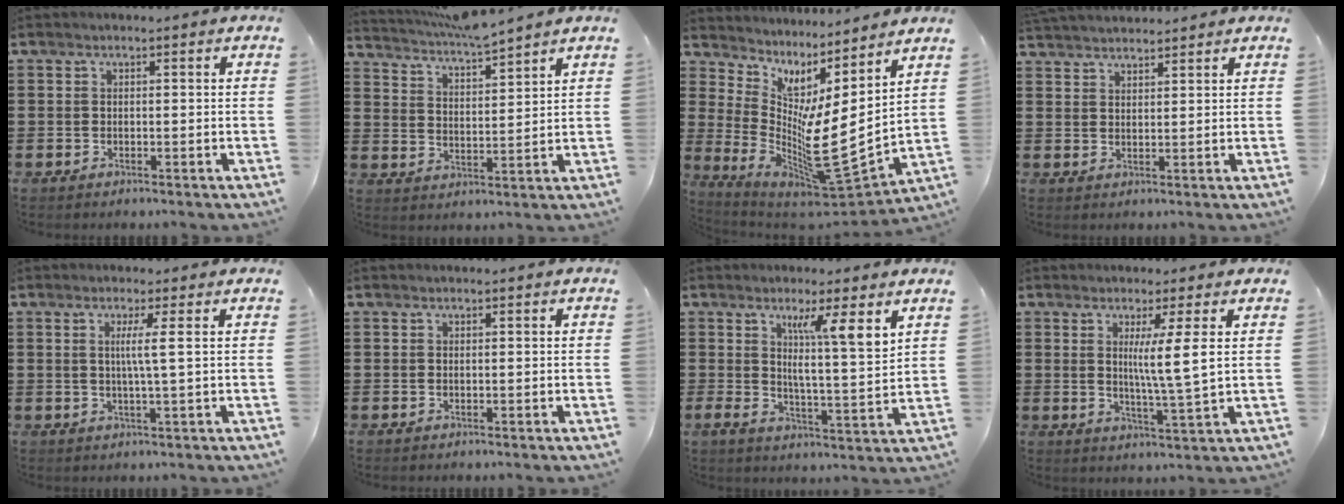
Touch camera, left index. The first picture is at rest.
{"total": 4.9, "force": [4.7, -0.2, 1.5], "torque": [-0.046, -0.027, 0.081]}
{"total": 8.2, "force": [-1.4, 1.4, 8.0], "torque": [-0.151, -0.051, -0.035]}
{"total": 3.0, "force": [3.0, 0.2, 0.3], "torque": [-0.014, -0.004, 0.058]}
{"total": 3.4, "force": [0.7, -0.7, 3.2], "torque": [-0.064, -0.006, 0.007]}
{"total": 0.0}
{"total": 8.1, "force": [4.5, 0.8, 6.7], "torque": [-0.118, -0.024, 0.069]}
{"total": 6.1, "force": [2.0, -0.7, 5.7], "torque": [-0.099, -0.017, 0.025]}